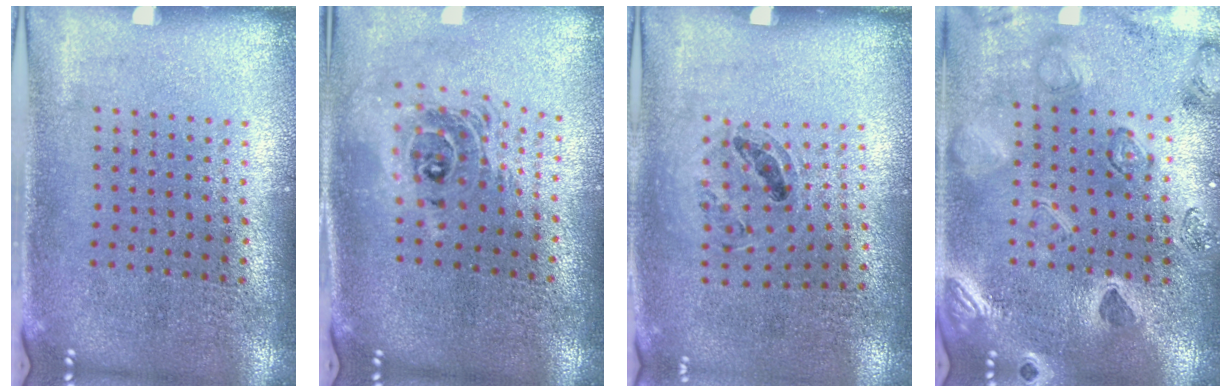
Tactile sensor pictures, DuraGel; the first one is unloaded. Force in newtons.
{"total": 2.0, "press": 1.5, "slide": 1.3}
{"total": 0.9, "press": 0.8, "slide": 0.4}
{"total": 2.5, "press": 2.3, "slide": 0.8}